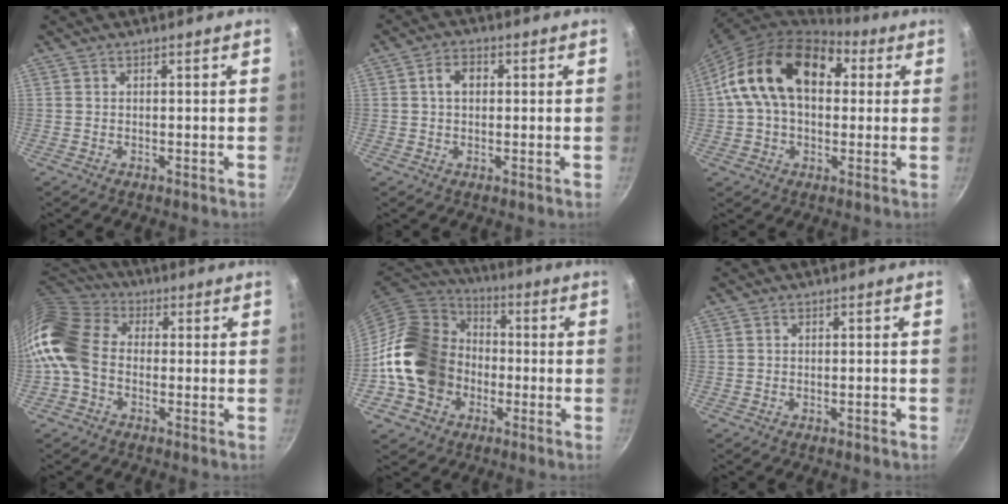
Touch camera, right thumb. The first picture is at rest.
{"total": 4.0, "force": [0.6, 2.8, 2.8], "torque": [-0.036, 0.011, 0.006]}
{"total": 19.4, "force": [4.0, 13.0, 13.8], "torque": [-0.206, 0.032, 0.052]}
{"total": 12.7, "force": [-1.7, 9.6, 8.2], "torque": [-0.145, 0.032, -0.054]}
{"total": 19.4, "force": [-3.1, 16.2, 10.0], "torque": [-0.167, 0.048, -0.053]}
{"total": 0.9, "force": [-0.5, 0.2, 0.7], "torque": [-0.011, 0.007, -0.009]}